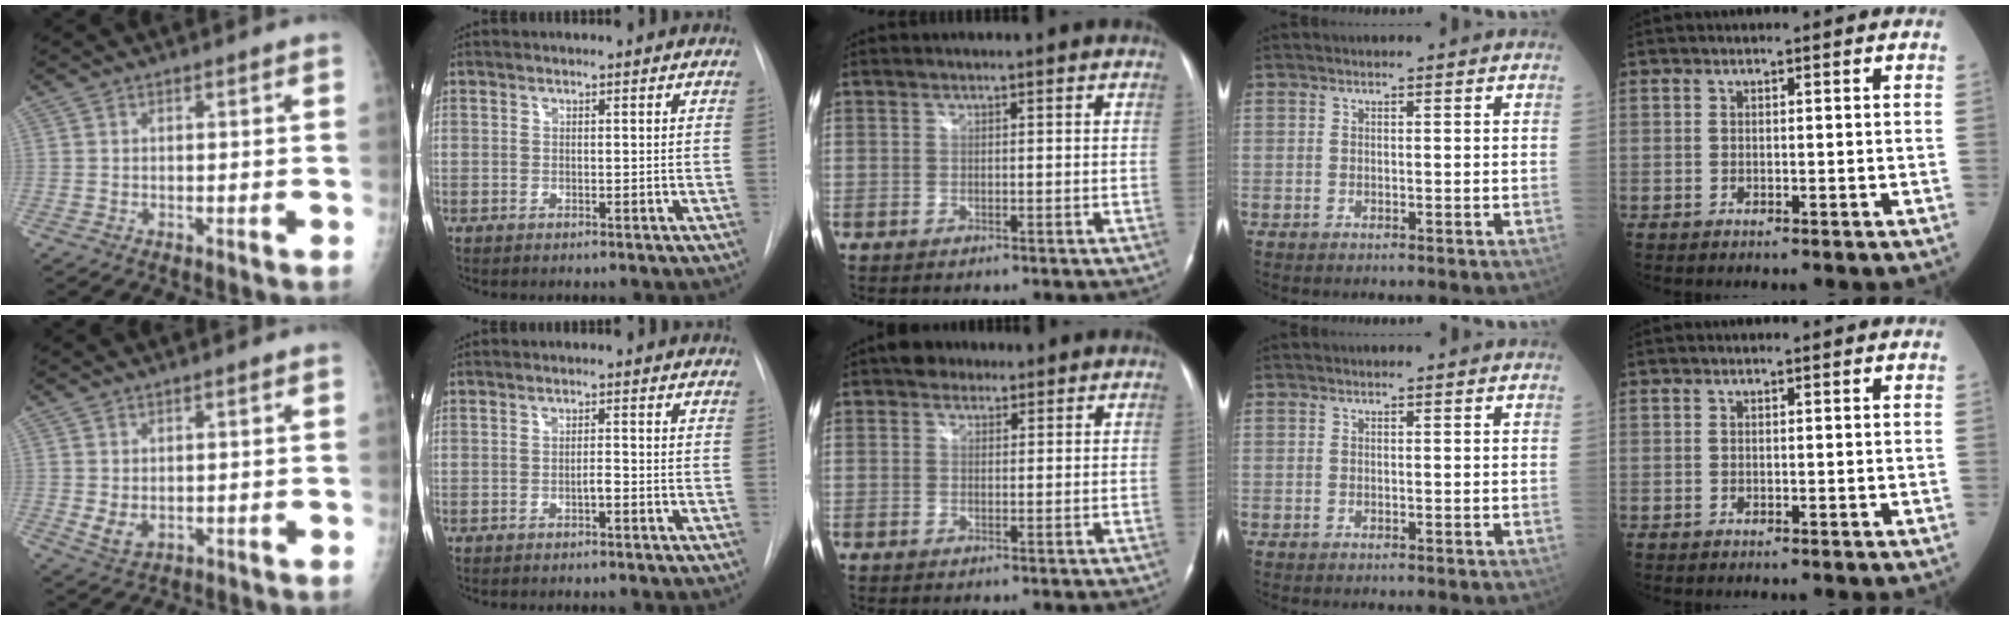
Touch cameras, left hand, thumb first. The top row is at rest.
{"thumb": {"total": 3.6, "force": [0.3, 2.2, 2.8], "torque": [-0.042, -0.009, 0.015]}, "index": {"total": 1.2, "force": [-0.6, 0.1, 1.0], "torque": [-0.016, 0.002, -0.011]}, "middle": {"total": 3.1, "force": [2.1, 2.1, 0.9], "torque": [-0.016, 0.016, 0.031]}}